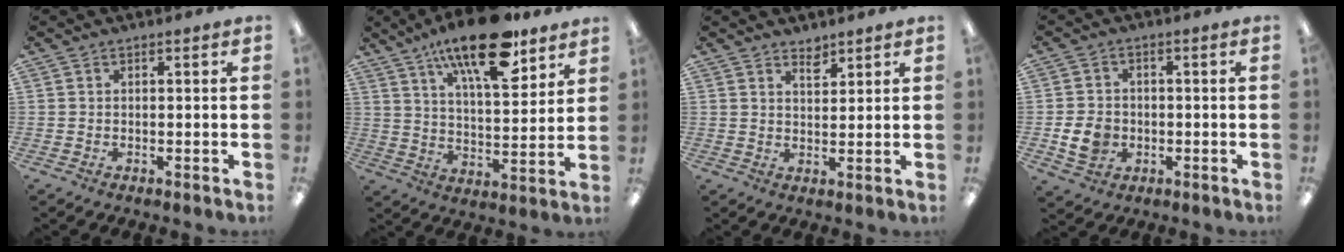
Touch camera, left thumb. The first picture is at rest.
{"total": 18.6, "force": [12.8, 6.5, 11.9], "torque": [-0.194, -0.062, 0.210]}
{"total": 3.4, "force": [2.9, 1.3, 1.0], "torque": [0.000, -0.022, 0.050]}
{"total": 6.3, "force": [-1.4, 5.2, 3.4], "torque": [-0.060, 0.001, -0.027]}